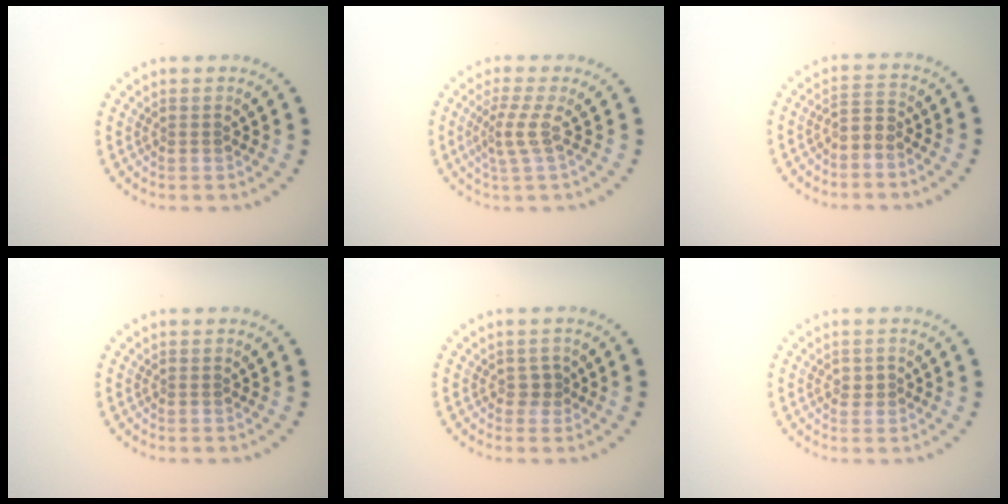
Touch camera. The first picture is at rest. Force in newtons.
{"total": 2.2, "press": 1.5, "slide": 1.6}
{"total": 1.9, "press": 1.3, "slide": 1.3}
{"total": 0.0}
{"total": 1.2, "press": 0.8, "slide": 0.8}
{"total": 1.2, "press": 1.1, "slide": 0.3}